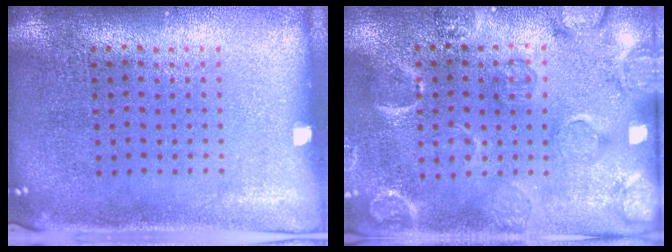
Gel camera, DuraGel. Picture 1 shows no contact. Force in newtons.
{"total": 2.6, "press": 1.9, "slide": 1.8}